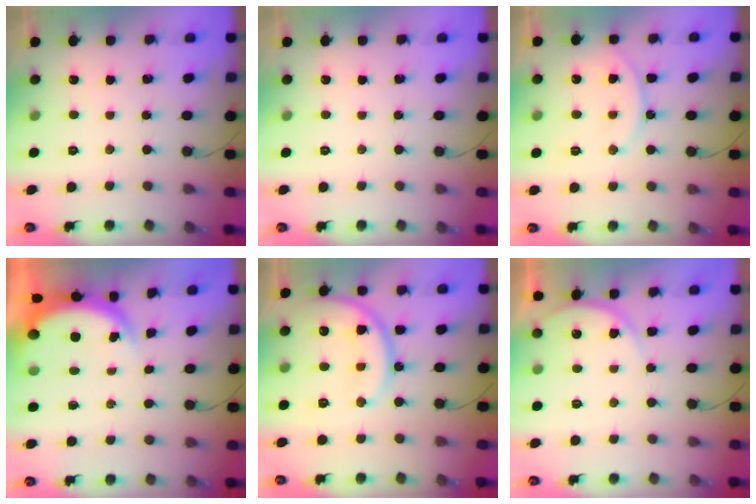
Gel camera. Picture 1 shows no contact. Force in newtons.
{"total": 0.0}
{"total": 12.9, "press": 12.9, "slide": 1.0}
{"total": 4.5, "press": 4.4, "slide": 0.8}
{"total": 17.2, "press": 17.1, "slide": 1.8}
{"total": 5.0, "press": 5.0, "slide": 0.5}